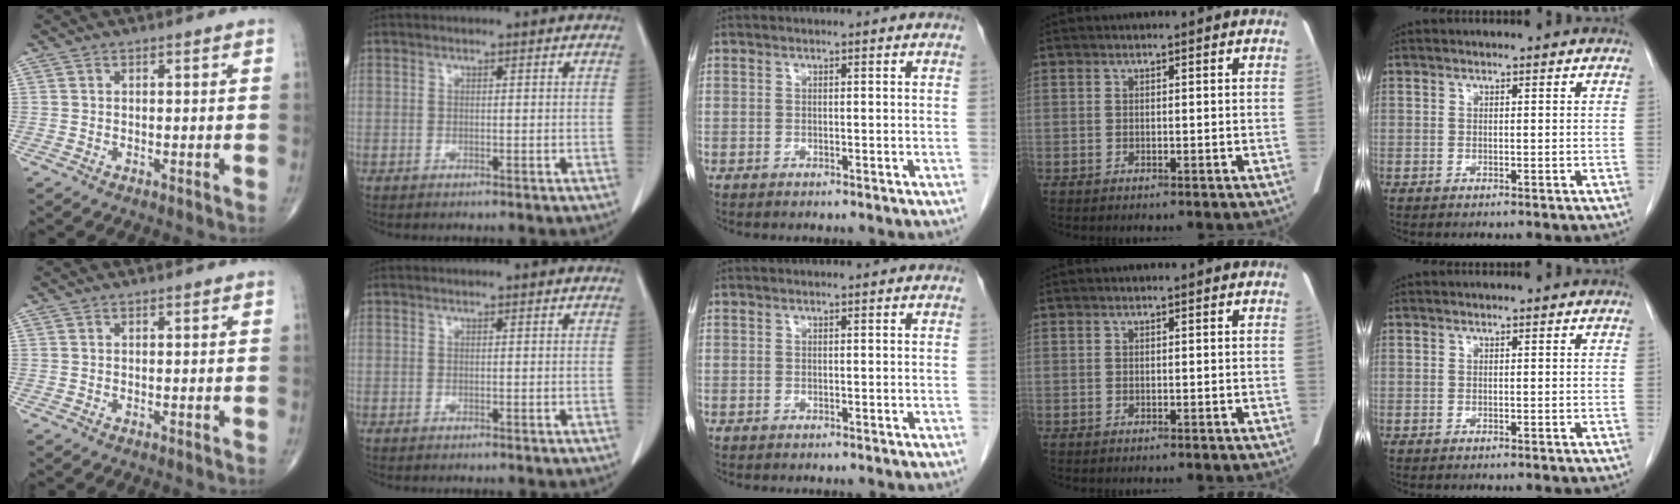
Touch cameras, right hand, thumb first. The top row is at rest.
{}